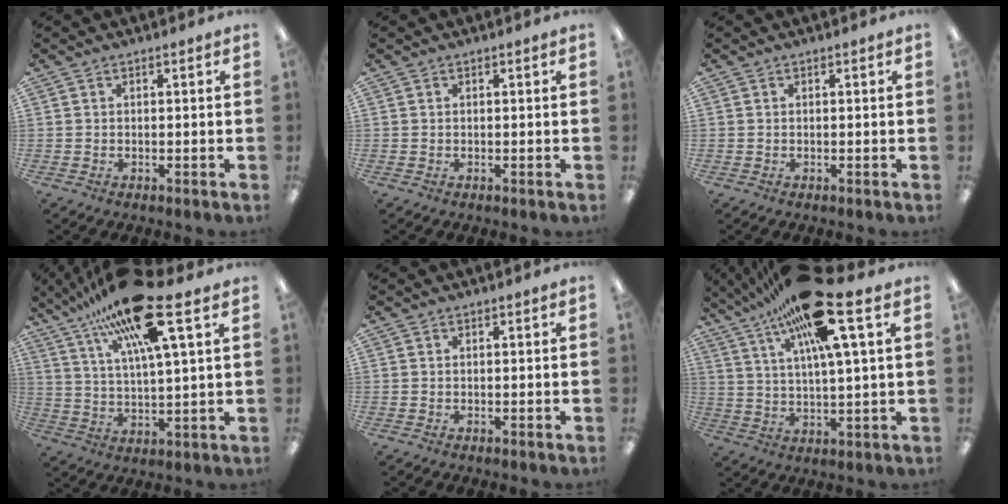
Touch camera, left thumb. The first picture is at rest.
{"total": 0.0}
{"total": 0.0}
{"total": 19.8, "force": [12.7, 4.2, 14.6], "torque": [-0.259, -0.049, 0.204]}
{"total": 0.0}
{"total": 19.8, "force": [11.7, 4.2, 15.4], "torque": [-0.269, -0.039, 0.185]}